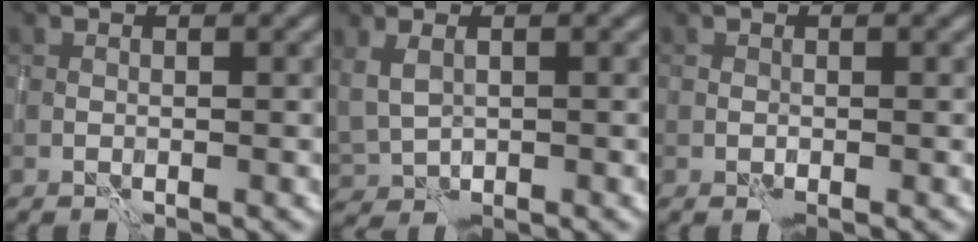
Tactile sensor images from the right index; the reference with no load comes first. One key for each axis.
{"total": 2.9, "fx": 0.6, "fy": 2.0, "fz": 2.0, "tx": -0.049, "ty": -0.011, "tz": 0.021}
{"total": 0.0}